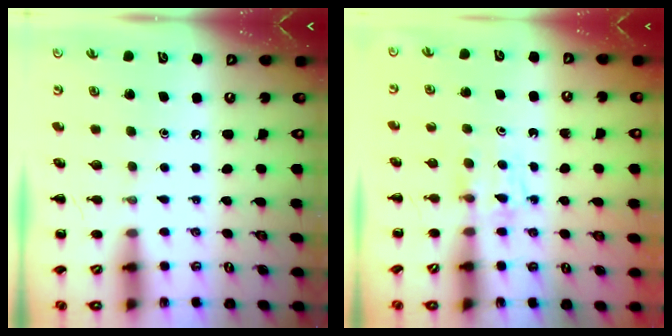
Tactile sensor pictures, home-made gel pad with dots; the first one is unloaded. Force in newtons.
{"total": 4.0, "press": 3.7, "slide": 1.4}